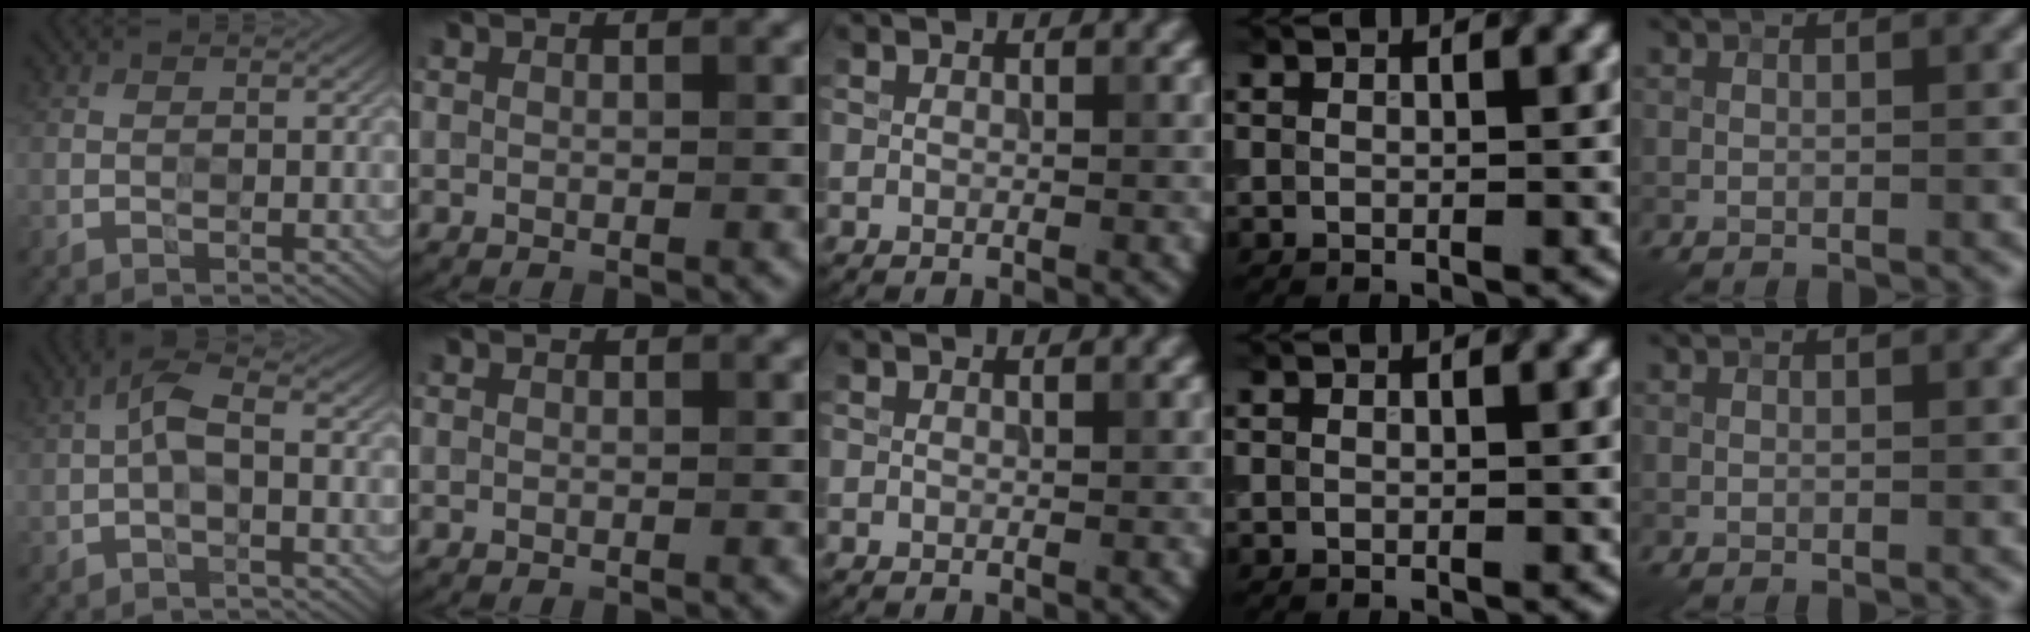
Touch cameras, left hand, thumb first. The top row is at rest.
{"thumb": {"total": 3.4, "force": [-0.3, 1.1, 3.2], "torque": [-0.072, 0.013, -0.015]}}